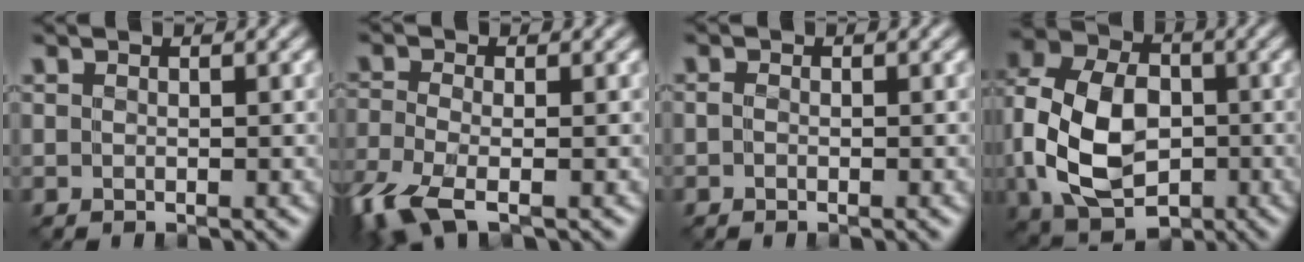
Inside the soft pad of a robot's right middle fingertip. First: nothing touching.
{"total": 6.6, "force": [-4.0, 2.4, 4.7], "torque": [-0.122, -0.022, -0.086]}
{"total": 0.5, "force": [-0.3, 0.3, 0.3], "torque": [-0.008, -0.003, -0.006]}
{"total": 11.8, "force": [-1.7, 8.5, 8.0], "torque": [-0.193, -0.012, -0.038]}